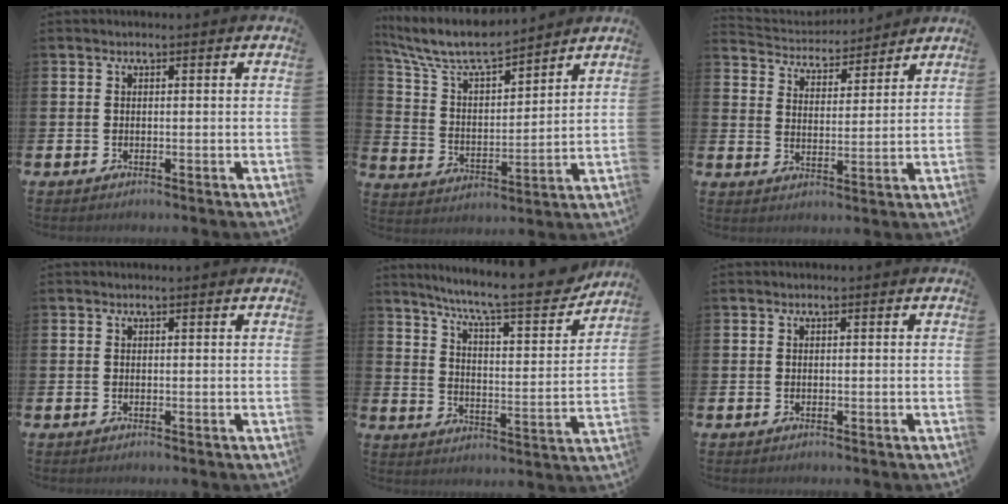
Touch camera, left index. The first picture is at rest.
{"total": 8.5, "force": [7.9, 1.6, 2.8], "torque": [-0.093, -0.045, 0.141]}
{"total": 4.7, "force": [4.5, 1.2, -0.2], "torque": [-0.023, -0.034, 0.077]}
{"total": 0.0}
{"total": 10.0, "force": [8.7, 1.3, 4.9], "torque": [-0.112, -0.056, 0.141]}
{"total": 0.0}